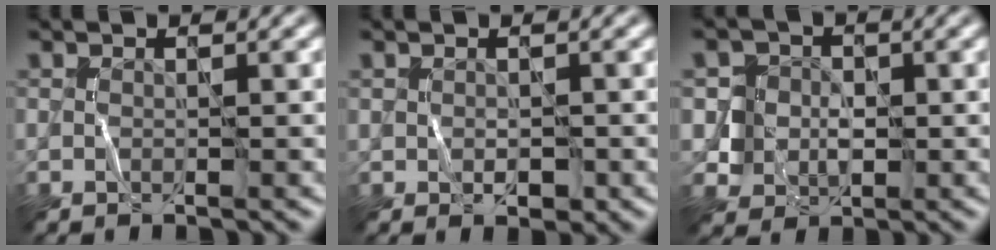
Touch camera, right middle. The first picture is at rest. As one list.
[{"total": 0.6, "force": [0.0, 0.6, 0.2], "torque": [0.001, -0.001, 0.004]}, {"total": 3.4, "force": [0.0, 3.4, 0.4], "torque": [0.006, 0.006, -0.014]}]